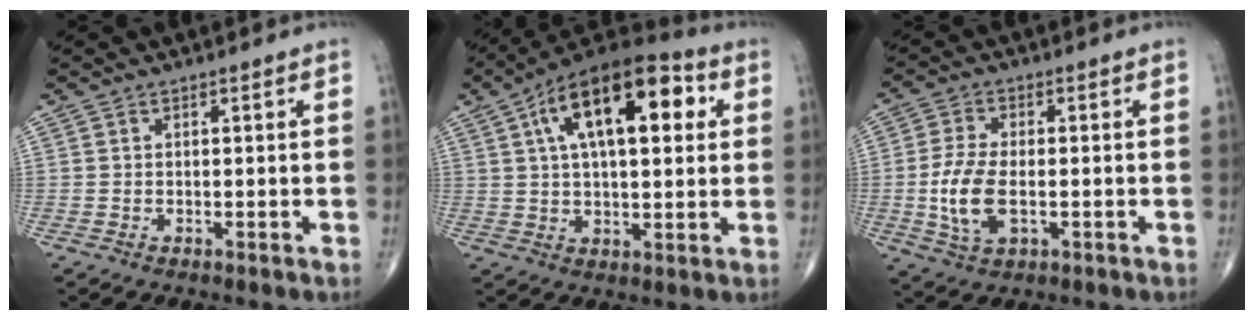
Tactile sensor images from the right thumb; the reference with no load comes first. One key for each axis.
{"total": 20.6, "fx": 6.4, "fy": 9.4, "fz": 17.2, "tx": -0.259, "ty": 0.018, "tz": 0.094}
{"total": 8.9, "fx": -1.4, "fy": 4.5, "fz": 7.6, "tx": -0.160, "ty": -0.001, "tz": -0.025}